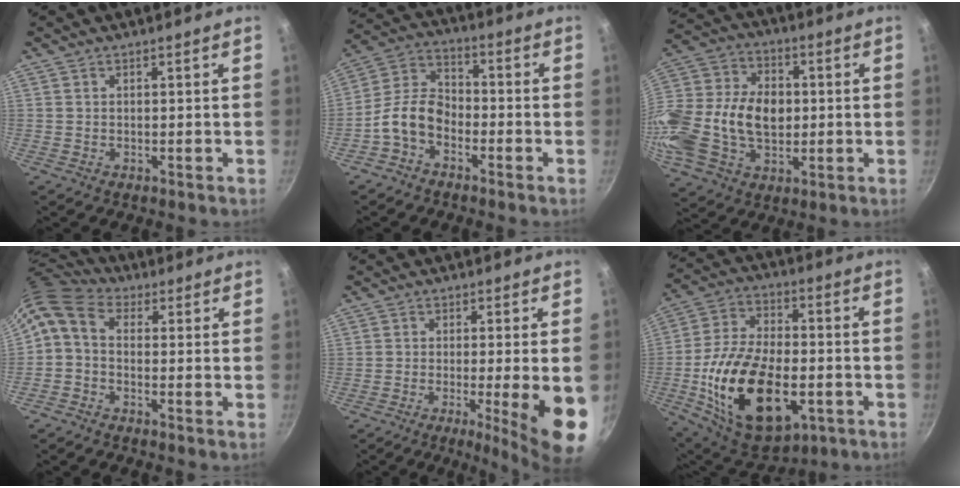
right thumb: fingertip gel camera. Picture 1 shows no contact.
{"total": 9.0, "force": [-4.0, 5.9, 5.6], "torque": [-0.094, 0.049, -0.094]}
{"total": 23.9, "force": [-0.8, 16.8, 17.0], "torque": [-0.332, 0.029, -0.017]}
{"total": 6.4, "force": [0.8, 4.5, 4.5], "torque": [-0.091, 0.024, -0.005]}
{"total": 12.5, "force": [-3.4, 1.6, 11.9], "torque": [-0.160, 0.000, -0.044]}
{"total": 24.6, "force": [-5.9, 13.7, 19.6], "torque": [-0.343, 0.018, -0.091]}